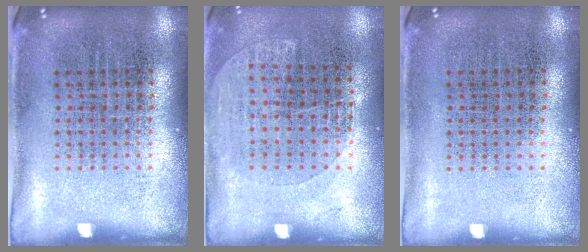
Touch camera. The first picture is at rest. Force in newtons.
{"total": 1.1, "press": 0.9, "slide": 0.6}
{"total": 0.0}